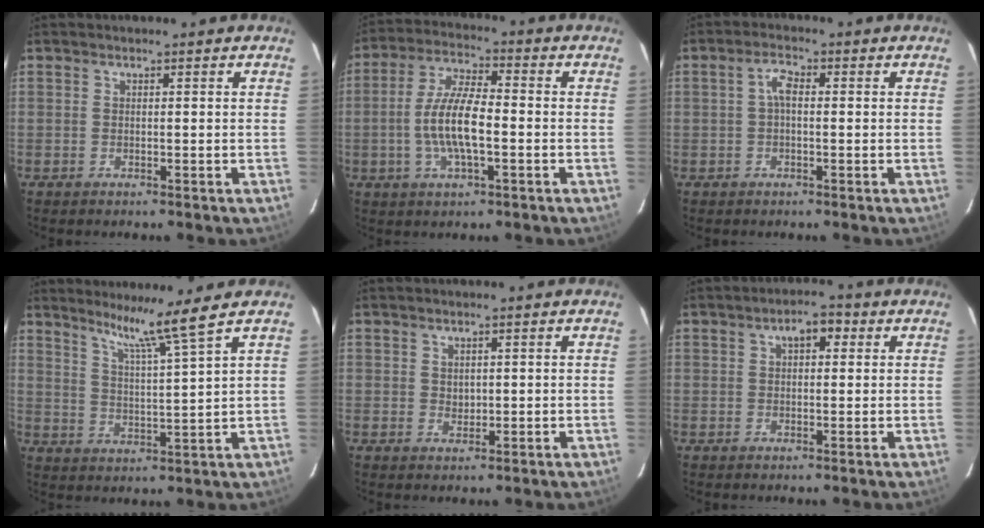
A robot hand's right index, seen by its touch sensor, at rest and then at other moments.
{"total": 10.2, "force": [-2.0, 2.8, 9.6], "torque": [-0.194, 0.005, -0.040]}
{"total": 2.8, "force": [0.0, 1.3, 2.4], "torque": [-0.050, 0.011, 0.001]}
{"total": 8.3, "force": [6.5, -2.6, 4.4], "torque": [-0.074, -0.024, 0.113]}
{"total": 1.3, "force": [0.6, 1.1, 0.5], "torque": [-0.005, 0.003, 0.012]}
{"total": 3.9, "force": [1.3, 2.1, 3.0], "torque": [-0.045, 0.017, 0.020]}